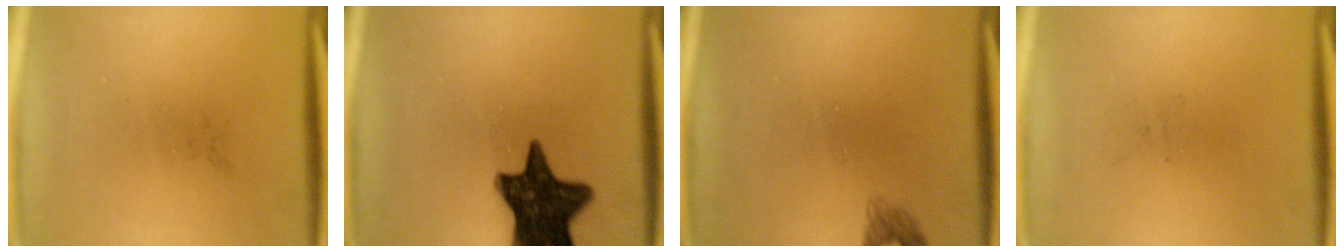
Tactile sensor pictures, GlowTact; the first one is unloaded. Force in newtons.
{"total": 15.0}
{"total": 1.4}
{"total": 0.0}